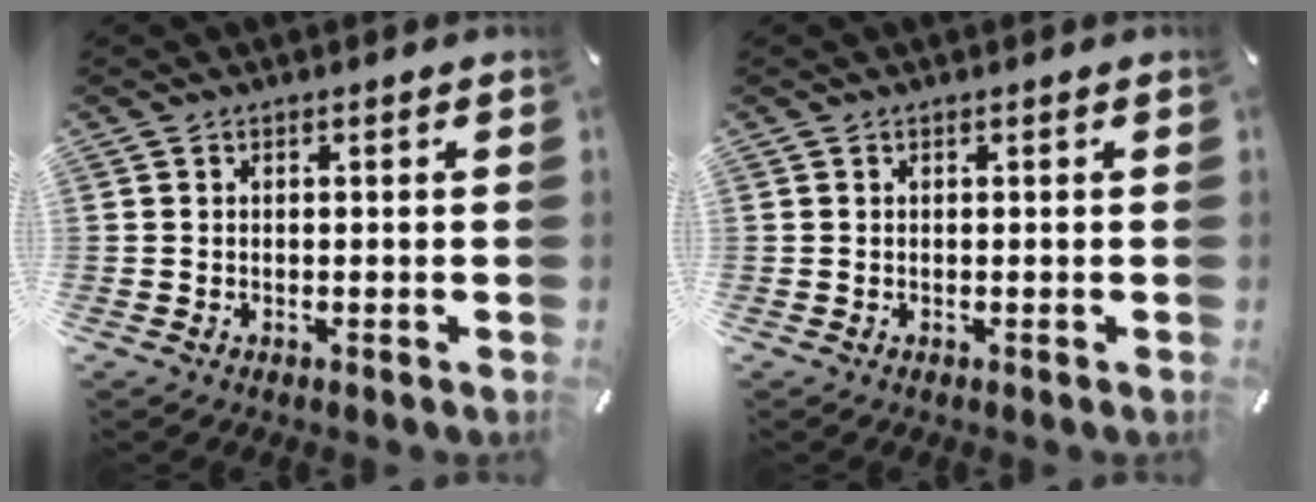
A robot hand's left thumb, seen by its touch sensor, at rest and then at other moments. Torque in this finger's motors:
{"motor_torque": [-0.10, -0.05, -0.01, 0.01, 0.00]}